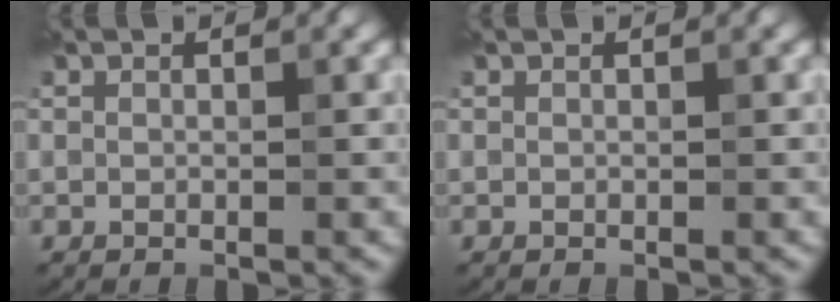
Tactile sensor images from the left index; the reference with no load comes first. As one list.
[{"total": 0.0}]